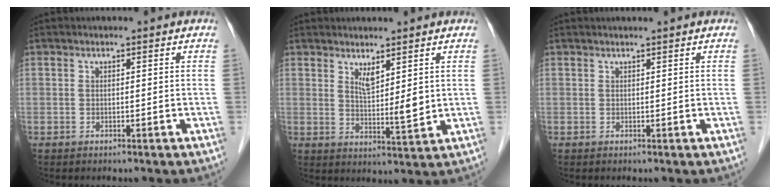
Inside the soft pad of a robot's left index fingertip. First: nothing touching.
{"total": 4.4, "force": [2.1, 0.8, 3.8], "torque": [-0.069, -0.016, 0.042]}
{"total": 1.1, "force": [1.0, -0.2, 0.5], "torque": [-0.006, 0.010, 0.019]}